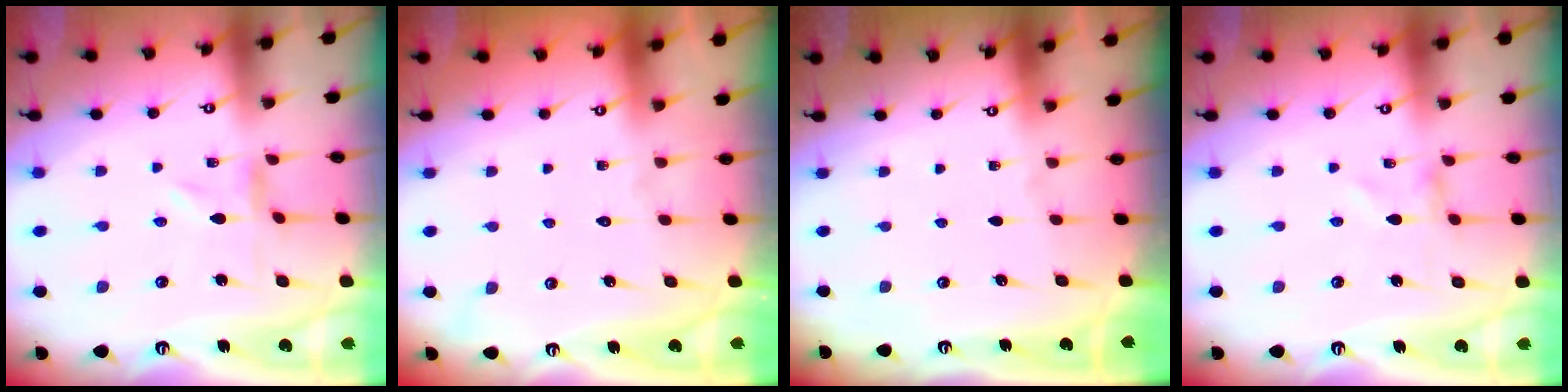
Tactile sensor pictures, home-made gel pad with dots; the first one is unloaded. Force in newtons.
{"total": 1.6, "press": 1.6, "slide": 0.2}
{"total": 0.0}
{"total": 0.0}